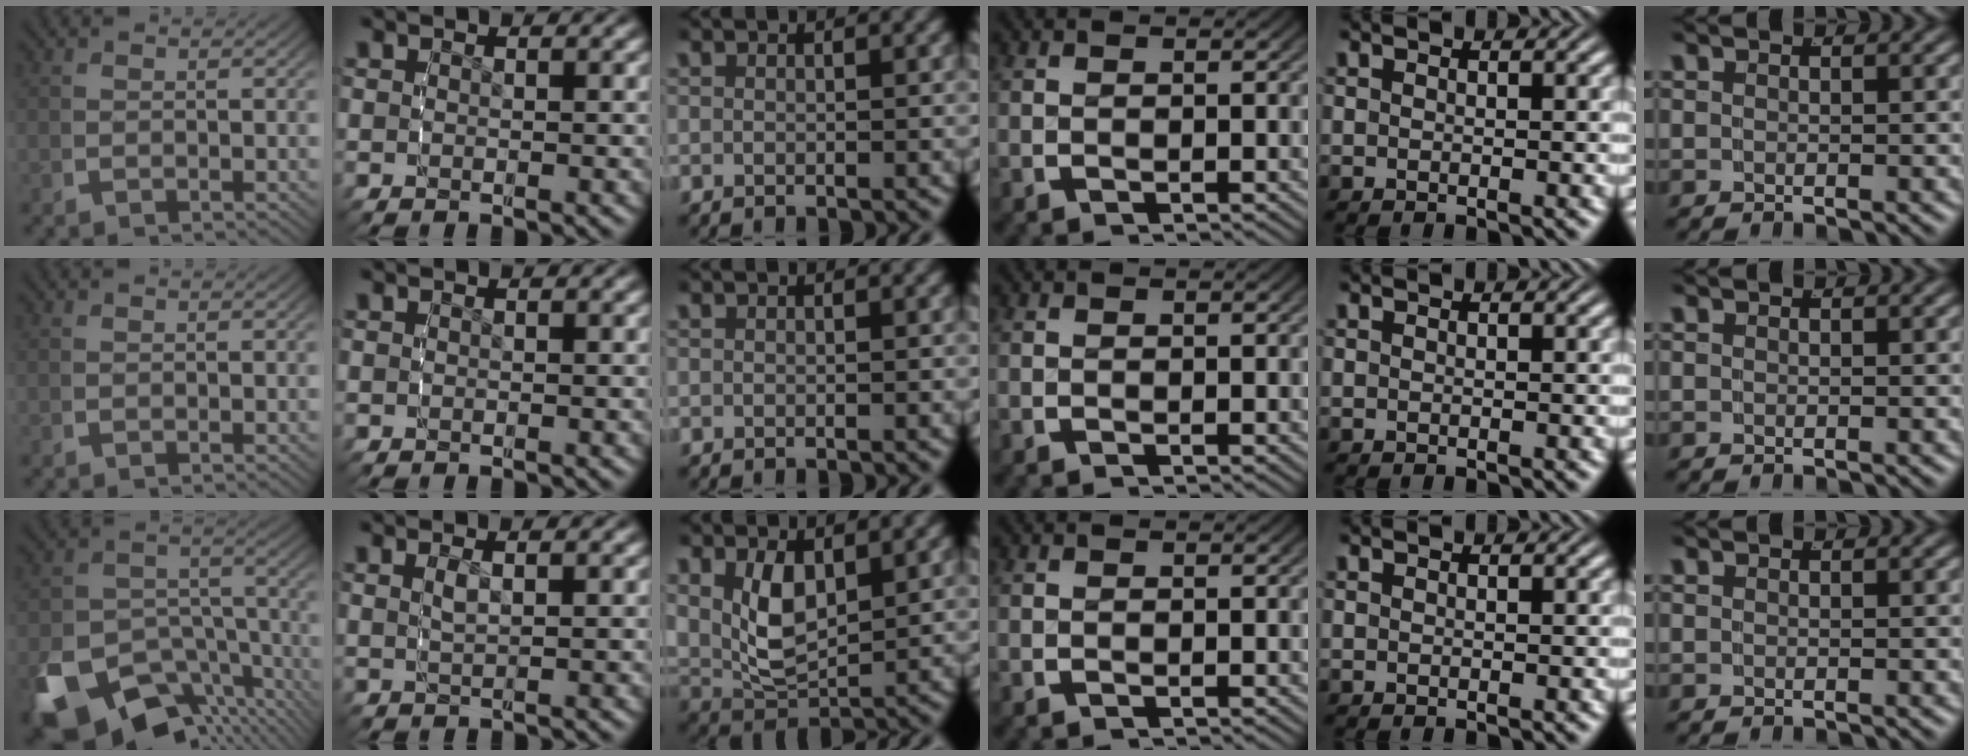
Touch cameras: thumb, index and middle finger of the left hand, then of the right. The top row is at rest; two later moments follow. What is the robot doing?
{"motion": "grasp_and_lifting", "object": "ethernet cable"}